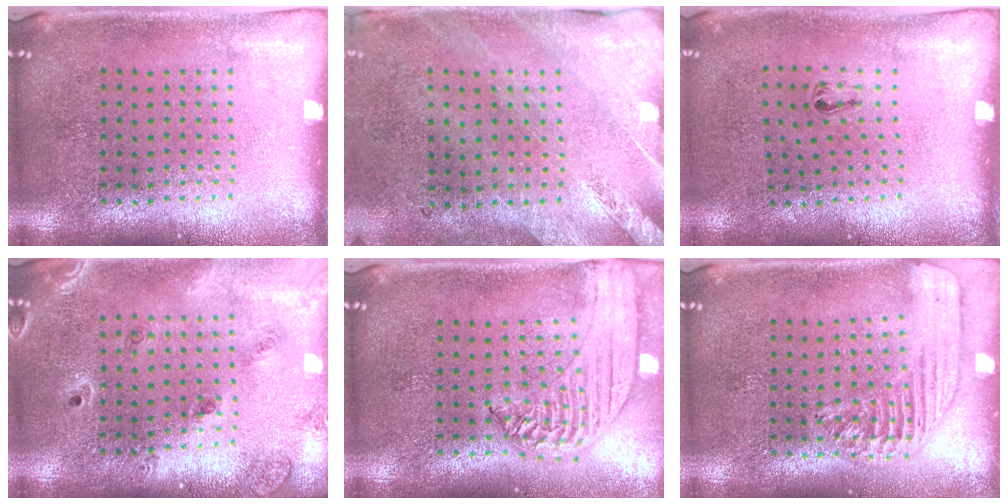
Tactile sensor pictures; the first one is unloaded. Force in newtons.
{"total": 2.4, "press": 2.1, "slide": 1.3}
{"total": 0.5, "press": 0.3, "slide": 0.5}
{"total": 1.4, "press": 1.3, "slide": 0.4}
{"total": 1.7, "press": 1.7, "slide": 0.5}
{"total": 1.7, "press": 1.5, "slide": 0.7}